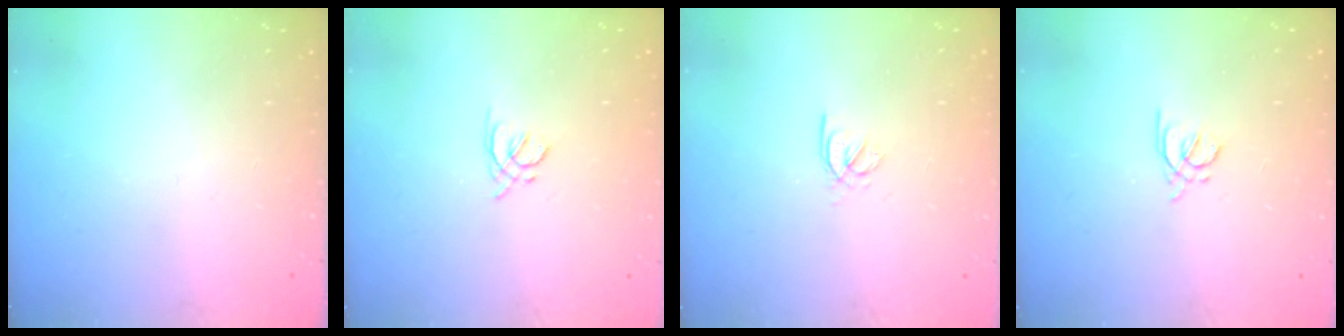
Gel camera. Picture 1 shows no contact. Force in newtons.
{"total": 1.8, "press": 1.7, "slide": 0.5}
{"total": 2.3, "press": 2.3, "slide": 0.4}
{"total": 3.8, "press": 3.8, "slide": 0.7}